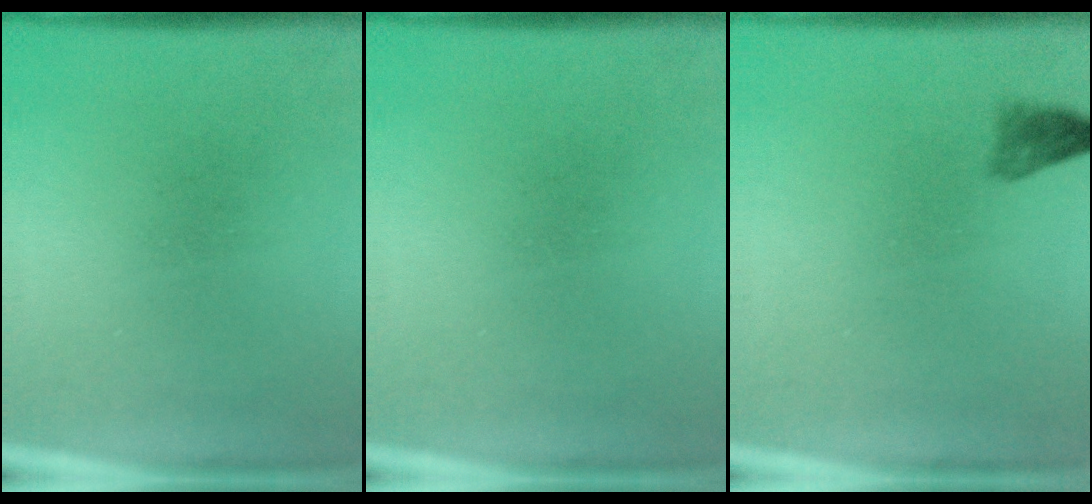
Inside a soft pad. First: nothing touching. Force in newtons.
{"total": 0.0}
{"total": 1.7}